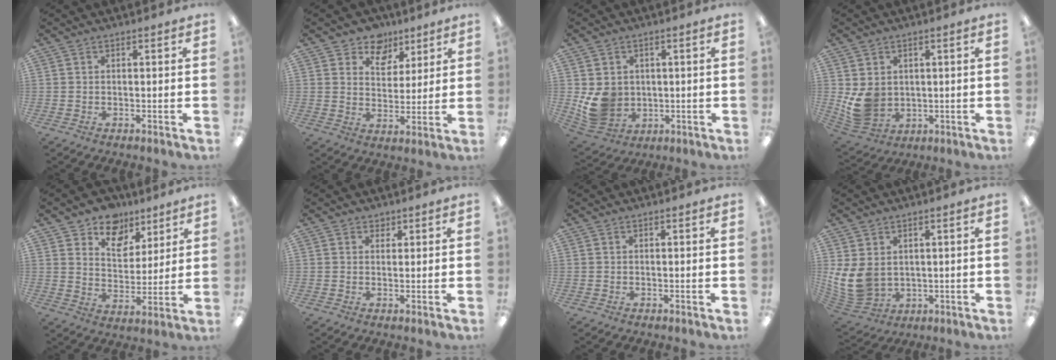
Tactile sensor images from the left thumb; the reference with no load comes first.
{"total": 8.4, "force": [6.1, 5.6, 1.4], "torque": [-0.021, -0.041, 0.111]}
{"total": 8.8, "force": [0.3, 8.0, 3.8], "torque": [-0.083, 0.003, 0.014]}
{"total": 7.7, "force": [0.9, 6.6, 3.8], "torque": [-0.088, -0.001, 0.021]}
{"total": 10.4, "force": [7.7, 6.6, 2.2], "torque": [-0.044, -0.049, 0.145]}
{"total": 1.4, "force": [1.0, 1.0, 0.1], "torque": [0.006, -0.002, 0.017]}
{"total": 0.0}
{"total": 10.4, "force": [1.4, 7.9, 6.6], "torque": [-0.164, -0.015, 0.029]}